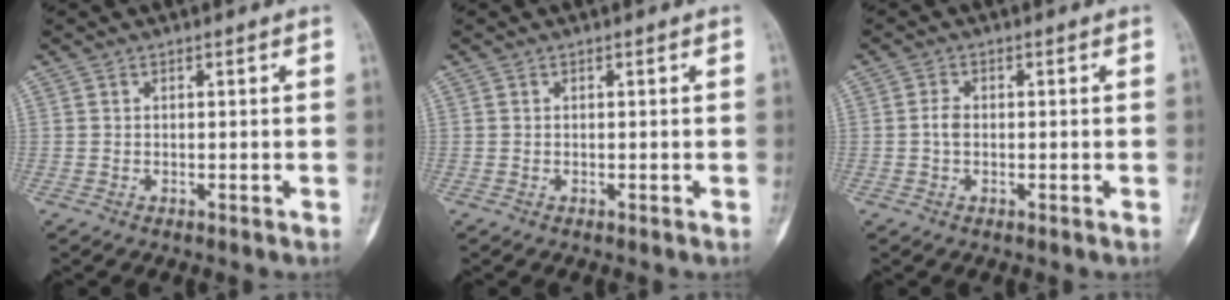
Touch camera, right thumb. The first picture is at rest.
{"total": 0.0}
{"total": 2.0, "force": [-0.2, 1.3, 1.5], "torque": [-0.028, 0.004, -0.006]}